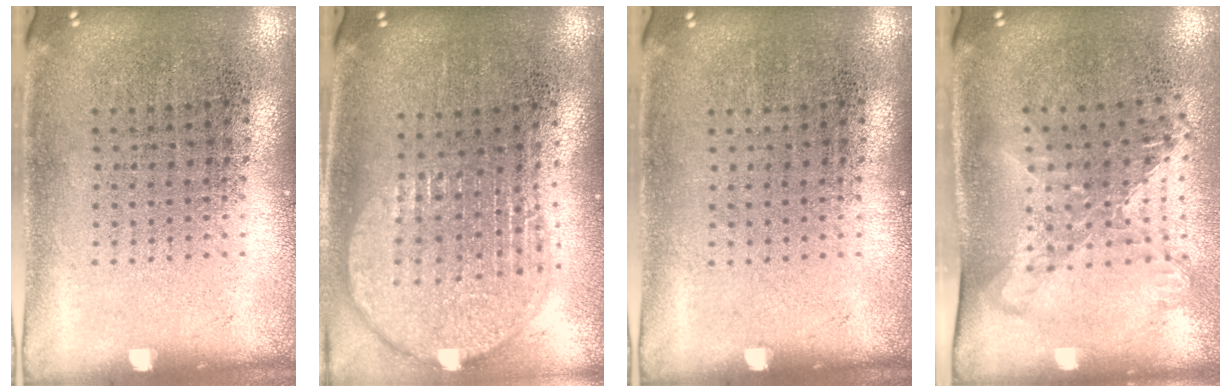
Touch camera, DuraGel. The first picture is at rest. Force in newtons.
{"total": 2.0, "press": 1.7, "slide": 1.1}
{"total": 0.0}
{"total": 1.7, "press": 1.3, "slide": 1.0}